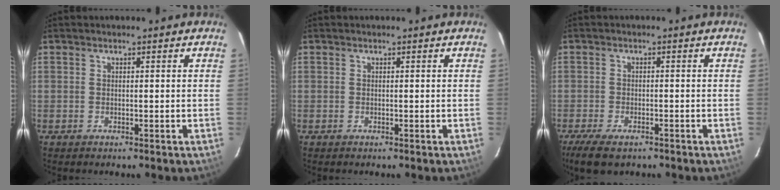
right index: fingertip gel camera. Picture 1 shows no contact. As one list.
[{"total": 0.0}, {"total": 7.2, "force": [-5.2, 2.9, 4.1], "torque": [-0.104, -0.024, -0.093]}]